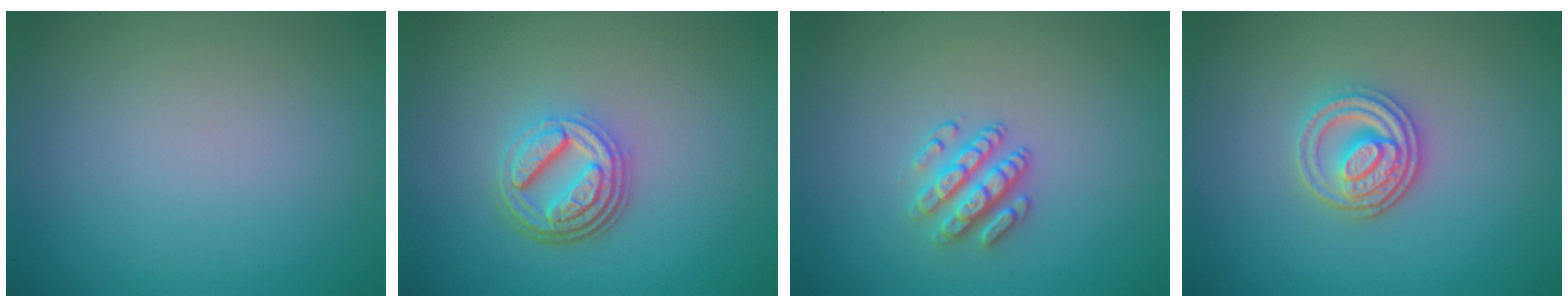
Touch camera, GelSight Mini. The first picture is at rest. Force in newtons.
{"total": 4.8, "press": 3.5, "slide": 3.3}
{"total": 2.7, "press": 2.5, "slide": 1.2}
{"total": 3.4, "press": 3.0, "slide": 1.7}